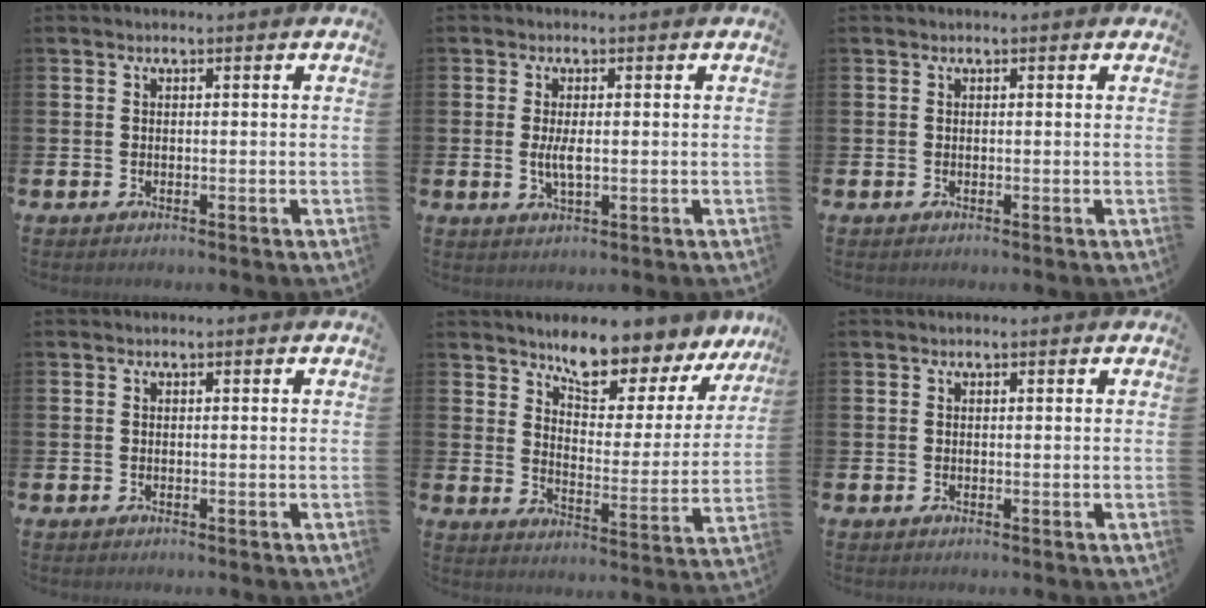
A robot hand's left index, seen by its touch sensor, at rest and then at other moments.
{"total": 2.9, "force": [0.1, 1.1, 2.6], "torque": [-0.049, 0.001, 0.000]}
{"total": 0.0}
{"total": 0.0}
{"total": 9.3, "force": [8.7, 1.9, 2.8], "torque": [-0.073, -0.065, 0.151]}
{"total": 0.0}